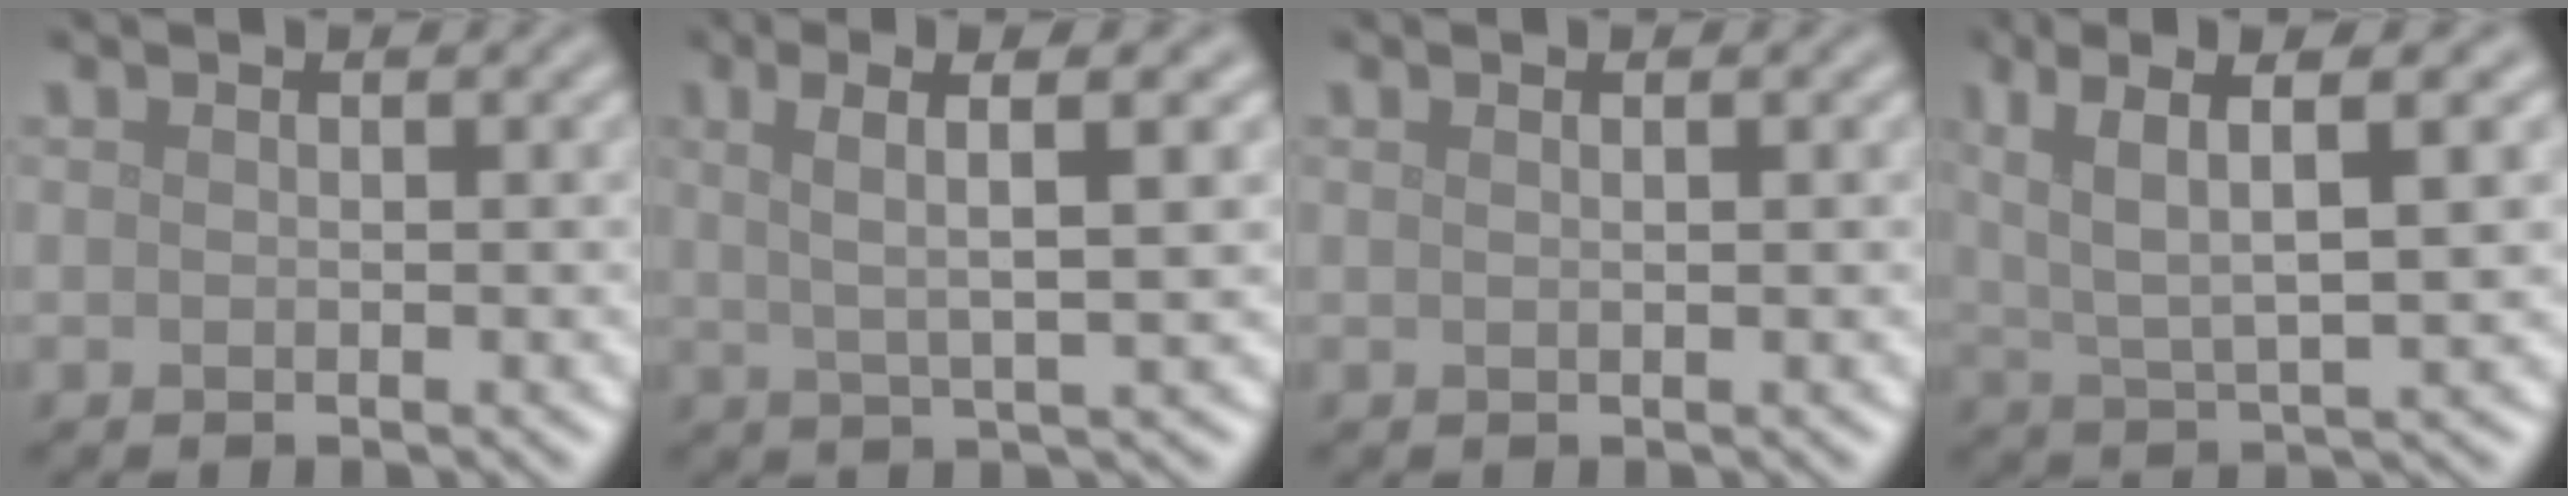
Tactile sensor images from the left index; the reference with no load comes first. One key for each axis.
{"total": 5.6, "fx": 2.4, "fy": 1.0, "fz": 4.9, "tx": -0.079, "ty": 0.012, "tz": 0.039}
{"total": 1.1, "fx": 0.6, "fy": 0.5, "fz": 0.8, "tx": -0.003, "ty": -0.003, "tz": -0.001}
{"total": 7.5, "fx": 3.3, "fy": 1.8, "fz": 6.5, "tx": -0.118, "ty": 0.012, "tz": 0.063}